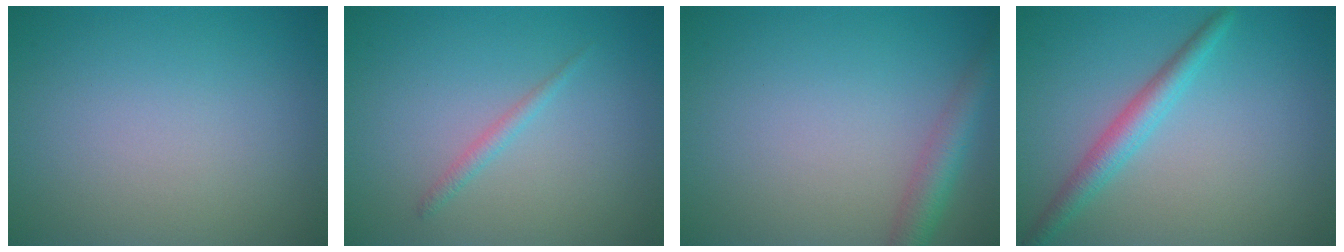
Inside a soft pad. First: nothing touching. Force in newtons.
{"total": 1.0, "press": 1.0, "slide": 0.1}
{"total": 3.0, "press": 3.0, "slide": 0.1}
{"total": 2.8, "press": 2.8, "slide": 0.0}